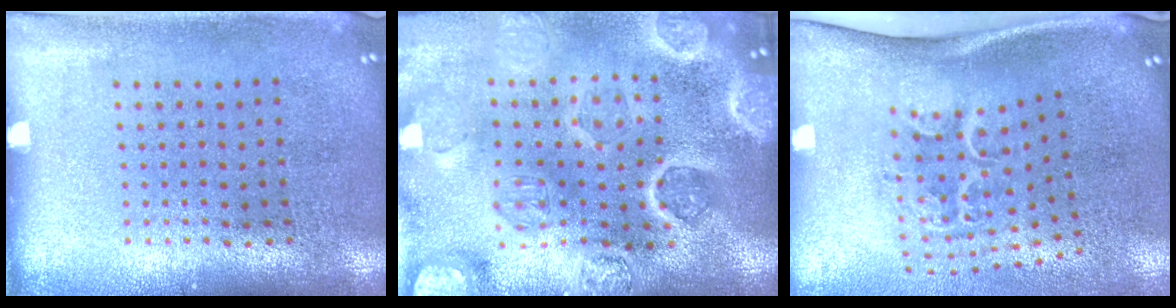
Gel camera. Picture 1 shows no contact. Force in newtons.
{"total": 5.0, "press": 4.4, "slide": 2.4}
{"total": 2.2, "press": 1.3, "slide": 1.8}